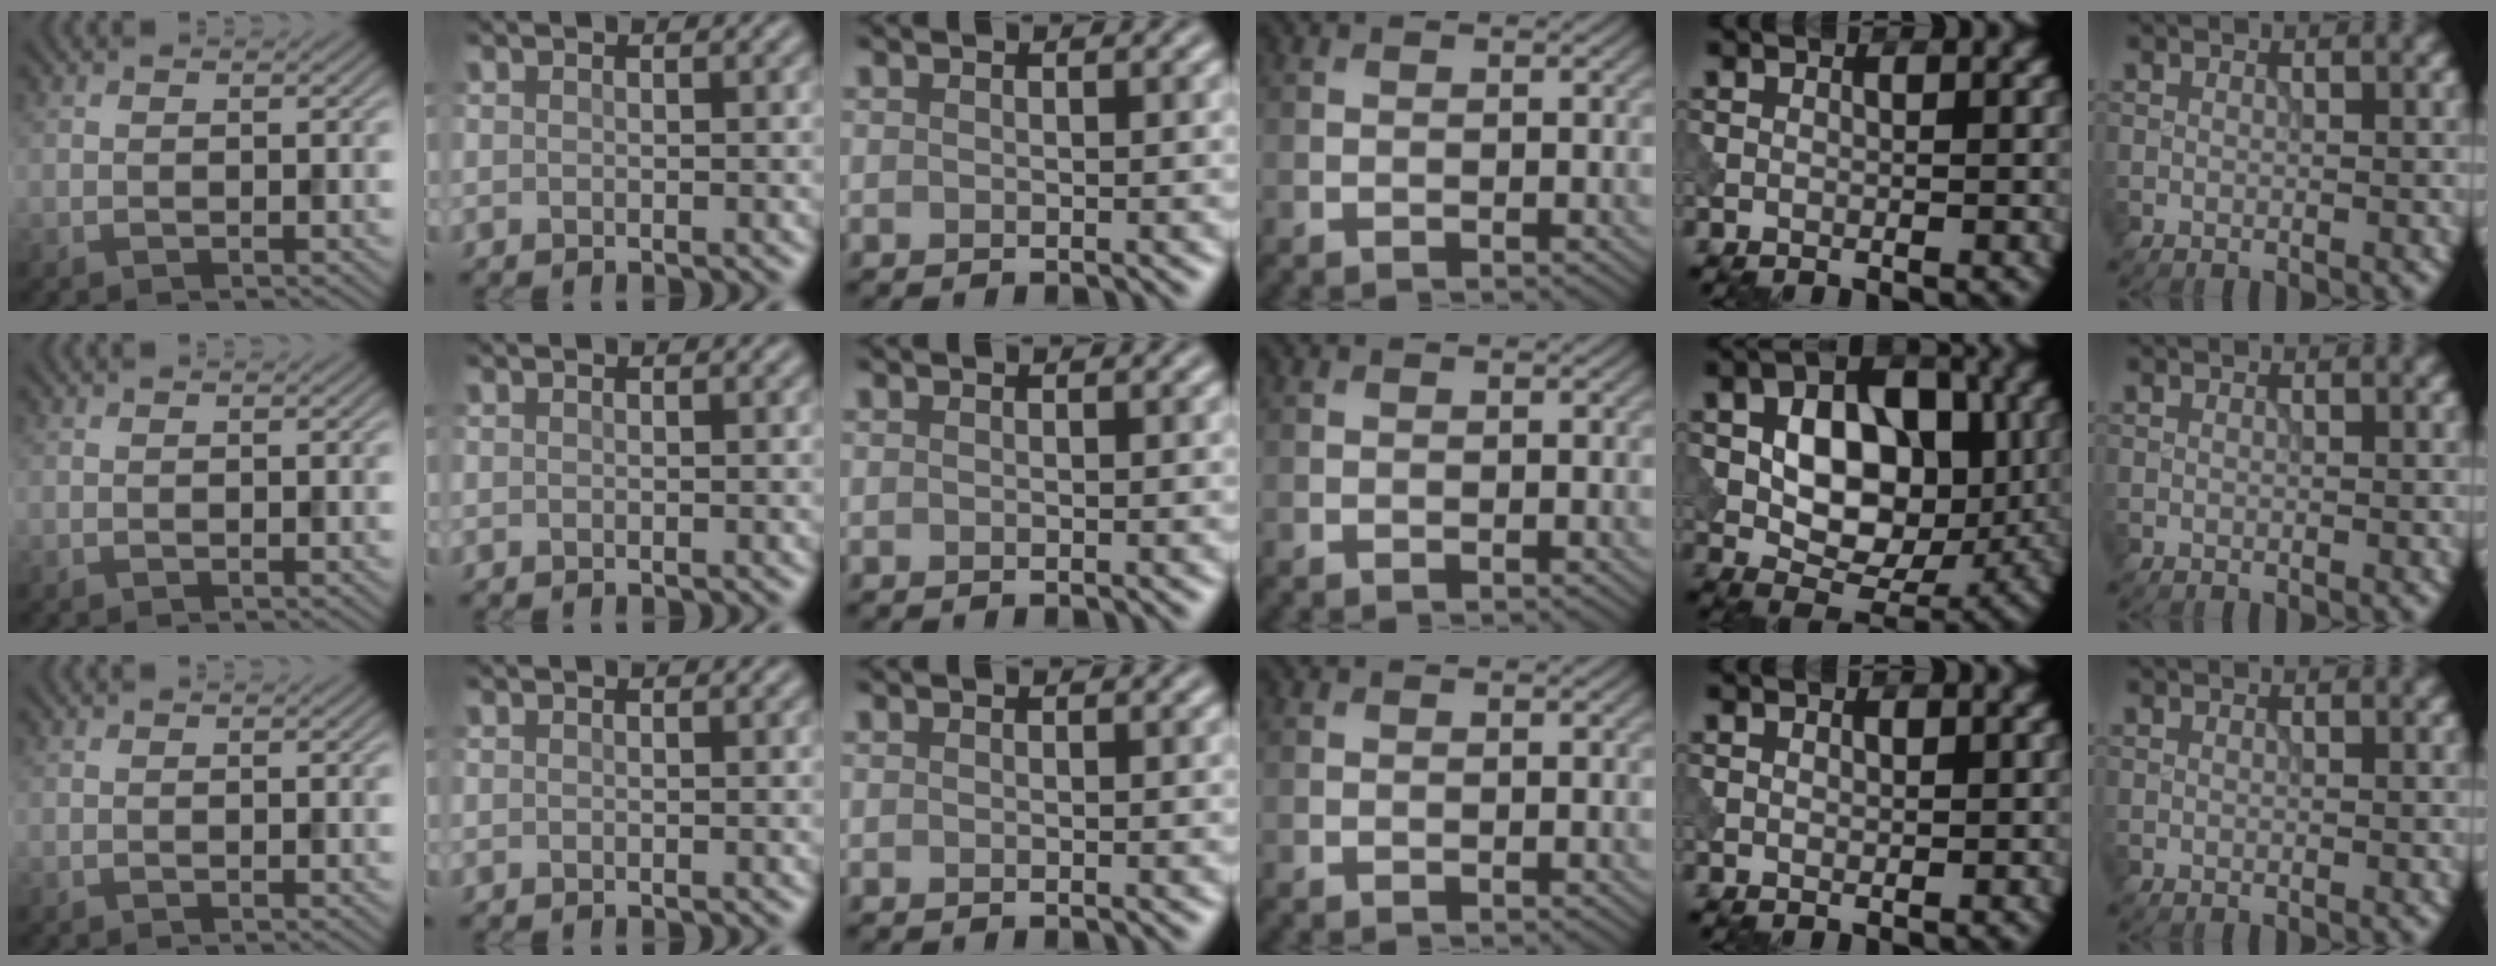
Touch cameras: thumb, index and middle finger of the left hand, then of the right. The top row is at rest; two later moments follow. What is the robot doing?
{"motion": "press", "object": "tv remote"}